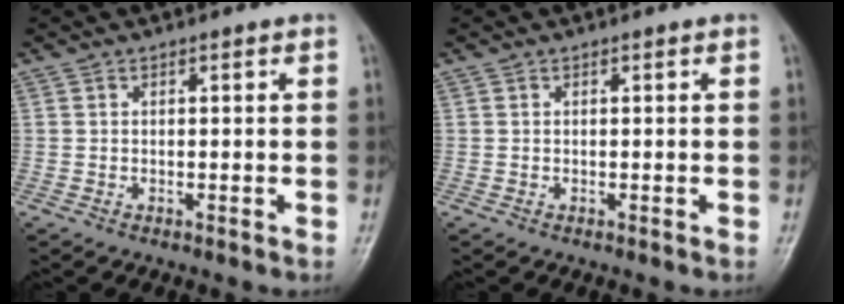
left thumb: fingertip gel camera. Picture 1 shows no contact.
{"total": 0.0}